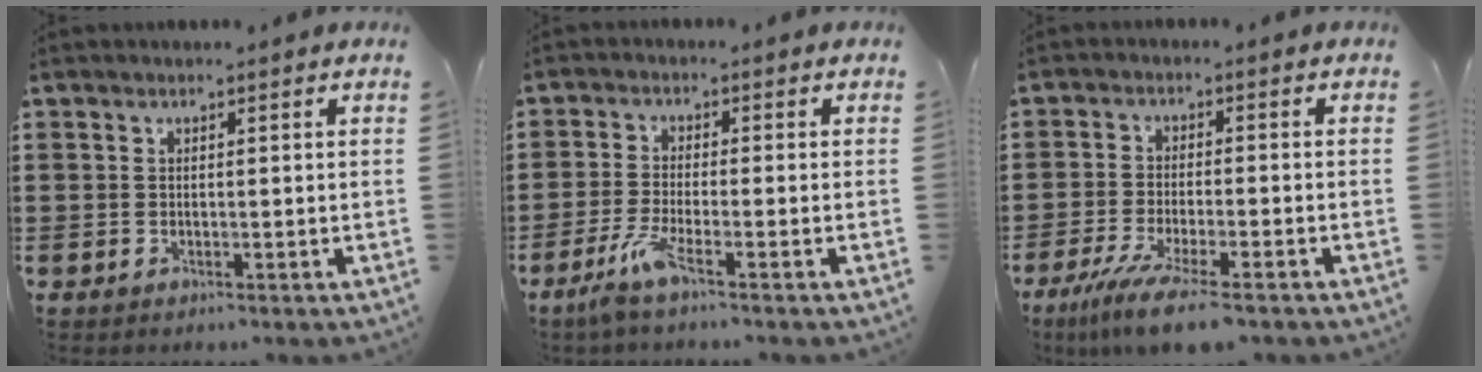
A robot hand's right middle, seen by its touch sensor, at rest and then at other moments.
{"total": 4.3, "force": [-2.5, 0.2, 3.5], "torque": [-0.086, -0.013, -0.051]}
{"total": 7.3, "force": [-5.5, 0.5, 4.8], "torque": [-0.099, -0.019, -0.102]}